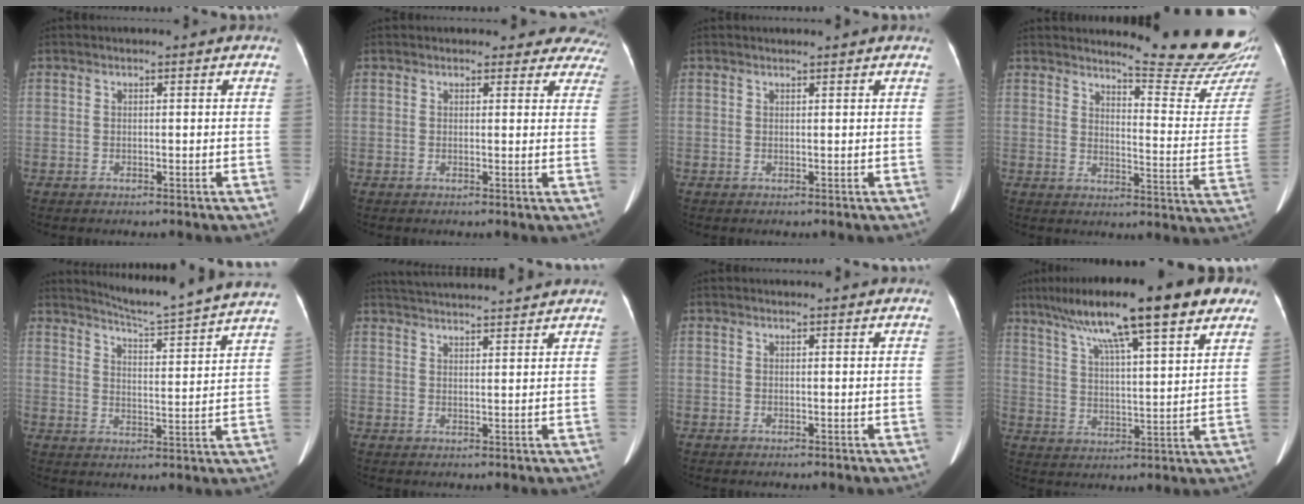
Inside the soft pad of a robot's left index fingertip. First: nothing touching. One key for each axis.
{"total": 9.3, "fx": 8.5, "fy": 3.8, "fz": 0.3, "tx": 0.054, "ty": -0.019, "tz": 0.049}
{"total": 1.4, "fx": 1.3, "fy": -0.2, "fz": 0.4, "tx": -0.010, "ty": 0.007, "tz": 0.022}
{"total": 15.5, "fx": 14.8, "fy": -1.0, "fz": 4.8, "tx": -0.068, "ty": -0.119, "tz": 0.170}
{"total": 18.3, "fx": 17.2, "fy": -1.5, "fz": 6.2, "tx": -0.106, "ty": -0.064, "tz": 0.215}
{"total": 14.6, "fx": 13.8, "fy": 0.4, "fz": 4.7, "tx": -0.090, "ty": 0.025, "tz": 0.195}
{"total": 2.2, "fx": 2.2, "fy": 0.1, "fz": 0.3, "tx": -0.009, "ty": 0.007, "tz": 0.021}
{"total": 20.1, "fx": 13.7, "fy": 2.4, "fz": 14.5, "tx": -0.242, "ty": 0.041, "tz": 0.201}